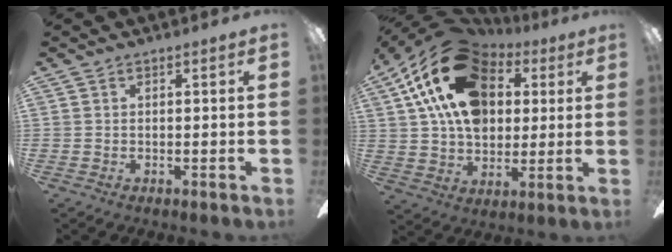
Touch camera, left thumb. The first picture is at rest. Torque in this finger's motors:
{"motor_torque": [1.23, 1.23, 1.41, -1.36, 0.44]}